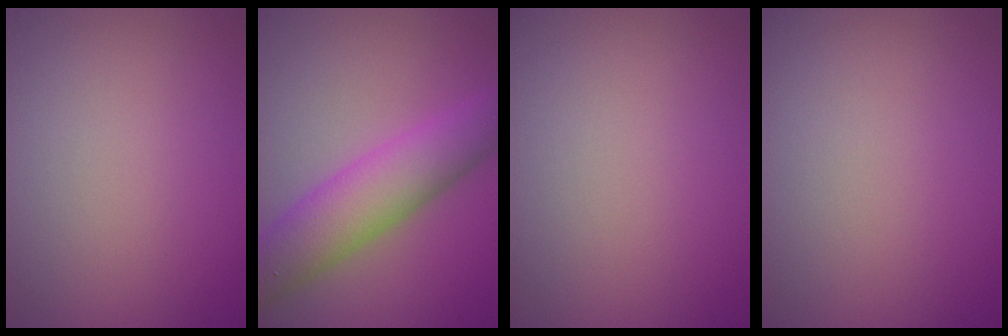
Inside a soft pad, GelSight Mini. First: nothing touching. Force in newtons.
{"total": 6.6, "press": 6.6, "slide": 0.1}
{"total": 0.0}
{"total": 0.0}